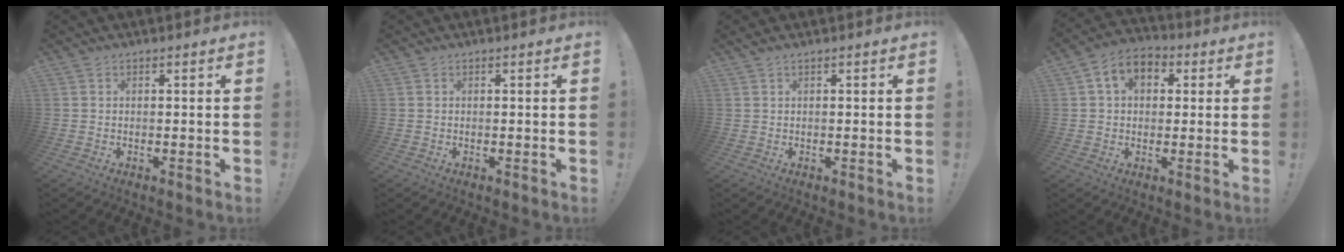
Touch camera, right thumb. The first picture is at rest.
{"total": 0.0}
{"total": 0.8, "force": [0.5, -0.1, 0.6], "torque": [-0.005, -0.003, 0.006]}
{"total": 8.7, "force": [2.5, 6.1, 5.7], "torque": [-0.088, 0.005, 0.049]}